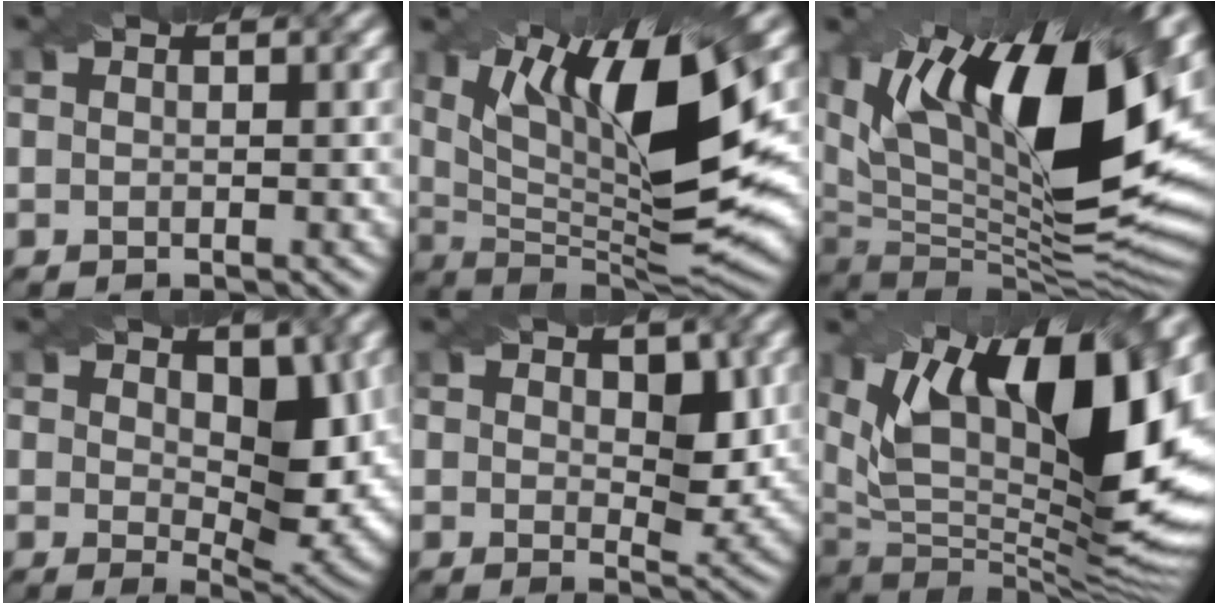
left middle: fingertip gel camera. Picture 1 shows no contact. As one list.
[{"total": 13.9, "force": [3.9, 3.6, 12.9], "torque": [-0.202, -0.006, 0.070]}, {"total": 18.7, "force": [6.9, 7.3, 15.7], "torque": [-0.240, 0.017, 0.123]}, {"total": 6.6, "force": [1.7, 3.5, 5.3], "torque": [-0.086, -0.020, 0.035]}, {"total": 3.8, "force": [1.1, 2.2, 2.8], "torque": [-0.042, -0.013, 0.022]}, {"total": 17.6, "force": [6.1, 7.2, 14.9], "torque": [-0.230, 0.015, 0.101]}]